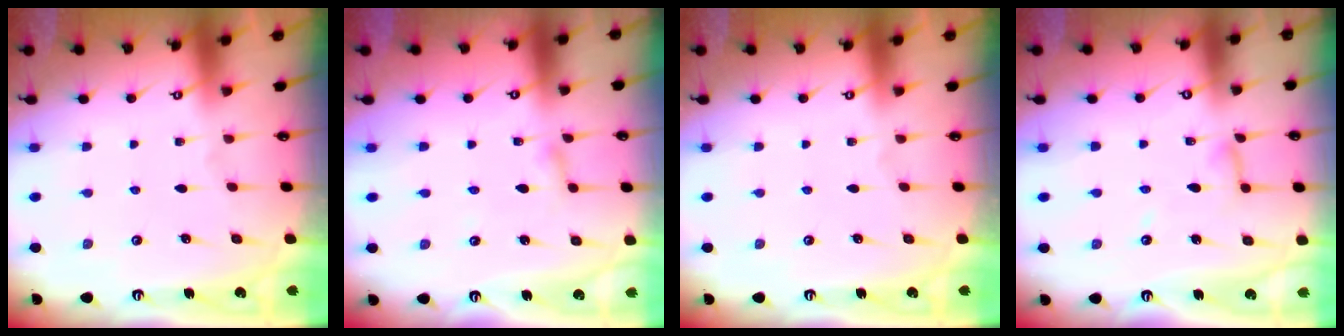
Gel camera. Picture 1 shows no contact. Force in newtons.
{"total": 2.0, "press": 2.0, "slide": 0.2}
{"total": 0.0}
{"total": 5.3, "press": 5.2, "slide": 0.4}